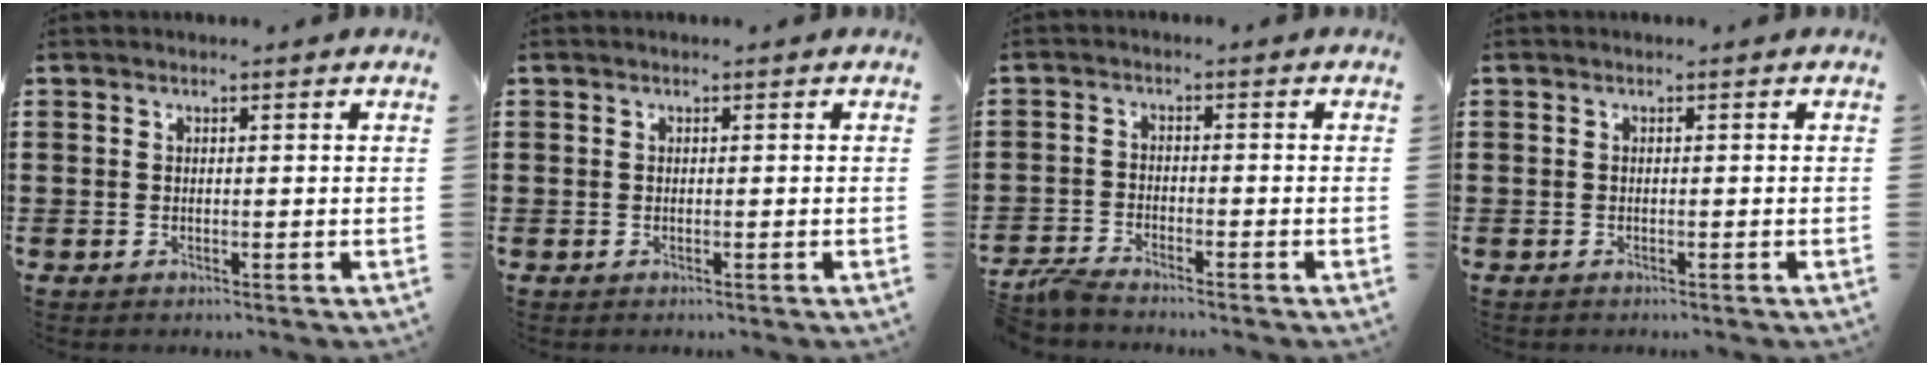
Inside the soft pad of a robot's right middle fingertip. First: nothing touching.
{"total": 0.0}
{"total": 2.9, "force": [-2.8, 0.1, 0.8], "torque": [-0.038, -0.003, -0.063]}
{"total": 0.0}